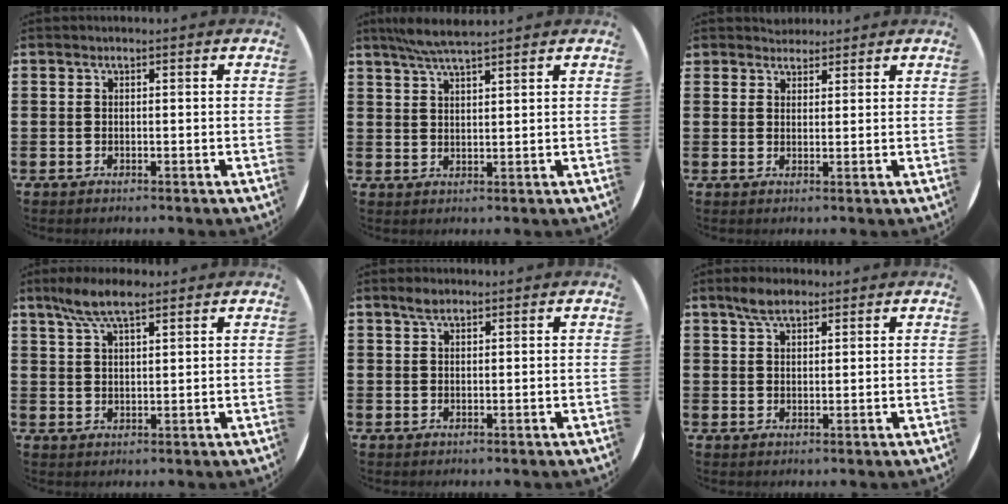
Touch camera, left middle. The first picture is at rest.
{"total": 3.5, "force": [2.9, 1.9, 0.5], "torque": [-0.012, 0.004, 0.054]}
{"total": 2.3, "force": [2.2, 0.7, -0.2], "torque": [-0.002, 0.000, 0.044]}
{"total": 6.4, "force": [4.7, 1.7, 3.9], "torque": [-0.088, -0.001, 0.085]}
{"total": 2.0, "force": [1.5, 0.8, 0.9], "torque": [-0.012, 0.001, 0.026]}
{"total": 3.7, "force": [2.9, 1.5, 1.7], "torque": [-0.031, 0.004, 0.051]}